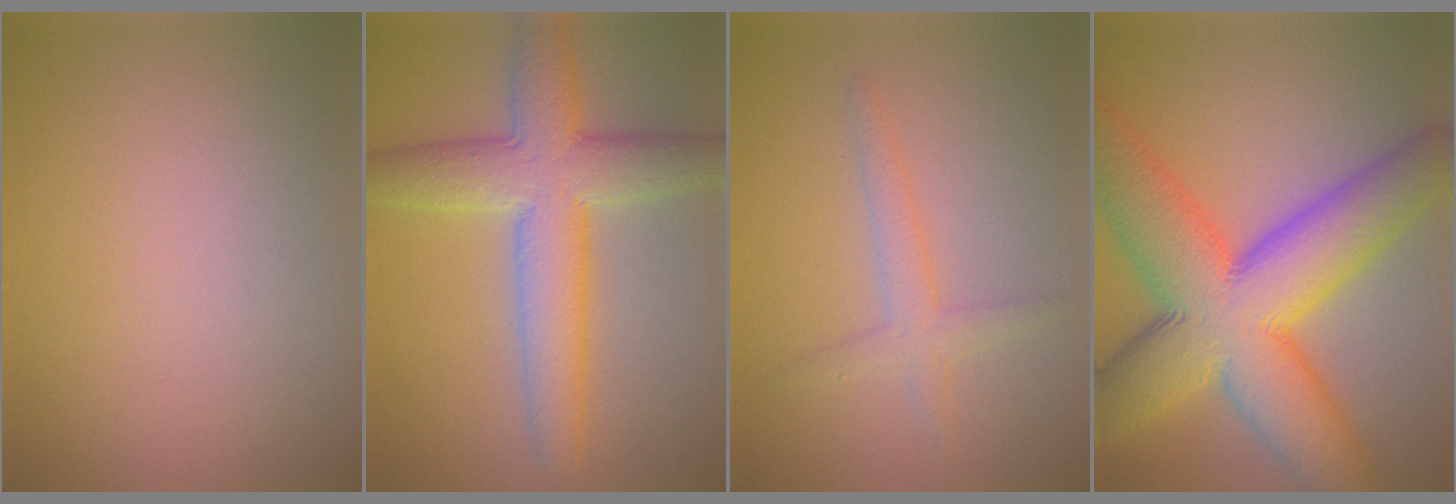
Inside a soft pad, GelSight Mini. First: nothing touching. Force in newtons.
{"total": 7.6, "press": 7.6, "slide": 0.2}
{"total": 2.2, "press": 2.2, "slide": 0.0}
{"total": 14.5, "press": 14.5, "slide": 0.3}